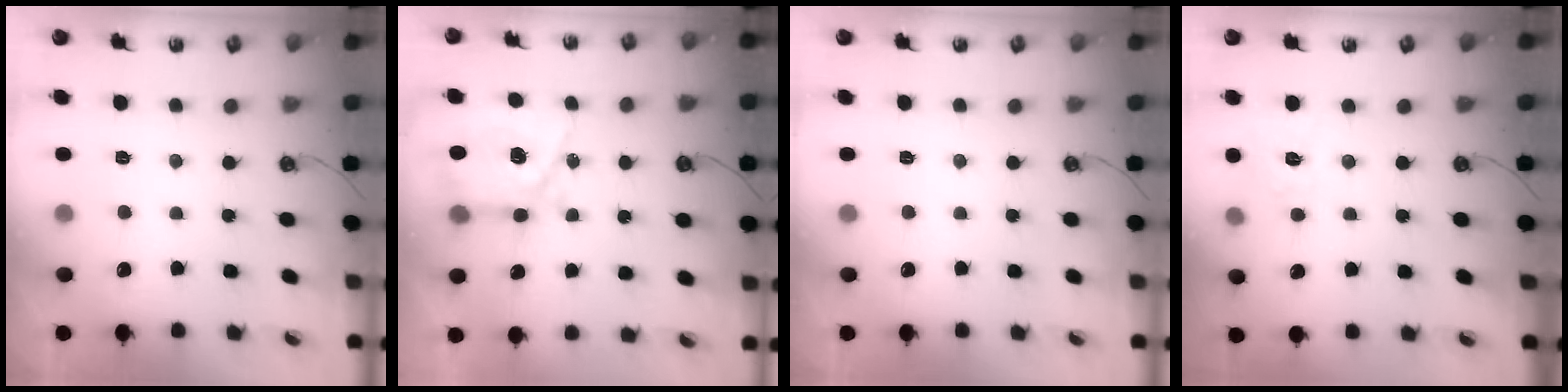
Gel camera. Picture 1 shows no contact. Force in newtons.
{"total": 8.9, "press": 8.9, "slide": 0.8}
{"total": 0.0}
{"total": 6.8, "press": 6.8, "slide": 0.5}